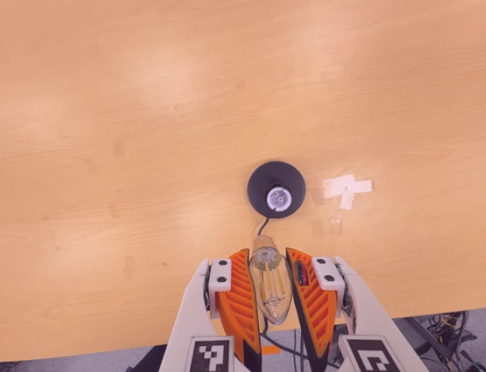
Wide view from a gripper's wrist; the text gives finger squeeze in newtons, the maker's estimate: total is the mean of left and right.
{"total": 18.7, "left": 19.9, "right": 17.5}